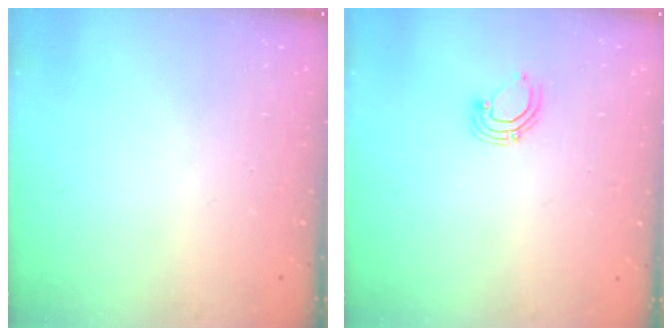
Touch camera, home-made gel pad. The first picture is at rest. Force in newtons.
{"total": 3.4, "press": 3.4, "slide": 0.3}